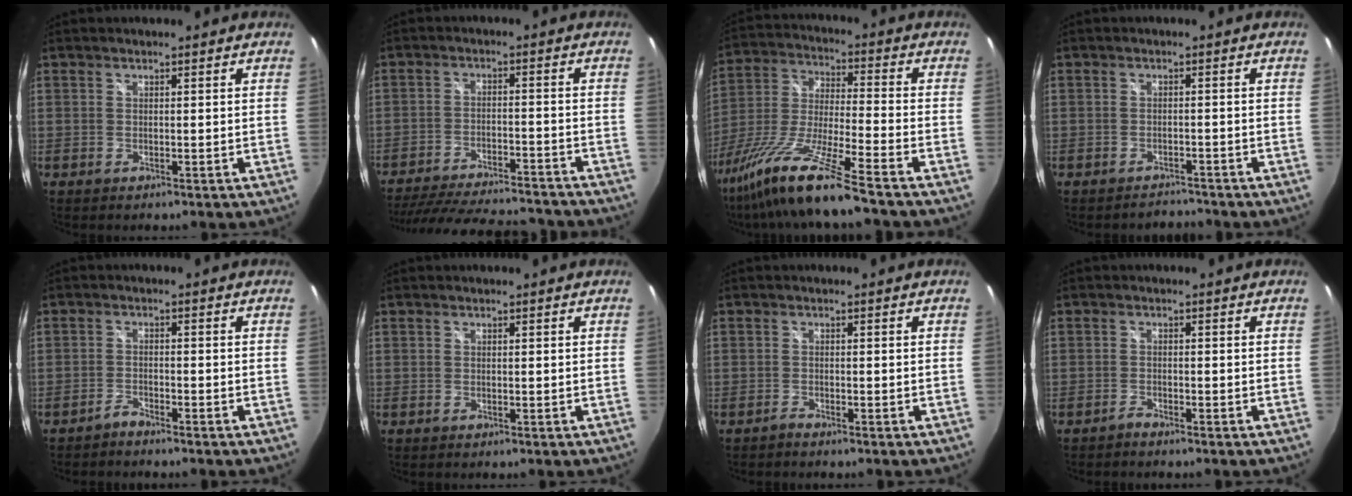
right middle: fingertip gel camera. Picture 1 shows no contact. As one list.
[{"total": 23.6, "force": [-20.7, 5.5, 10.0], "torque": [-0.197, -0.020, -0.289]}, {"total": 17.8, "force": [-13.5, -0.7, 11.5], "torque": [-0.236, -0.036, -0.253]}, {"total": 2.3, "force": [-2.2, 0.5, -0.5], "torque": [0.007, 0.009, -0.037]}, {"total": 2.0, "force": [-2.0, 0.2, 0.3], "torque": [-0.016, -0.001, -0.039]}, {"total": 0.0}, {"total": 1.0, "force": [-1.0, 0.1, 0.1], "torque": [-0.005, -0.003, -0.020]}, {"total": 1.2, "force": [-1.2, 0.1, 0.1], "torque": [-0.006, -0.002, -0.024]}]